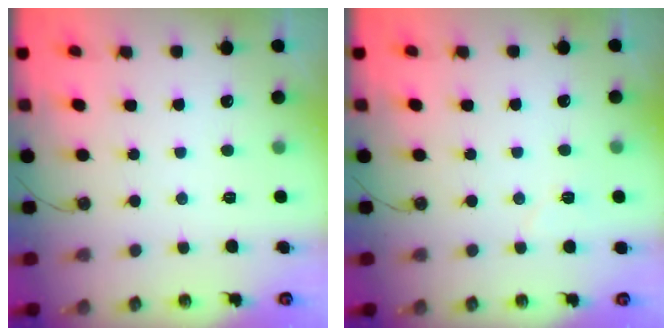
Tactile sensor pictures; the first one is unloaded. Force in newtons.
{"total": 4.2, "press": 3.7, "slide": 1.9}